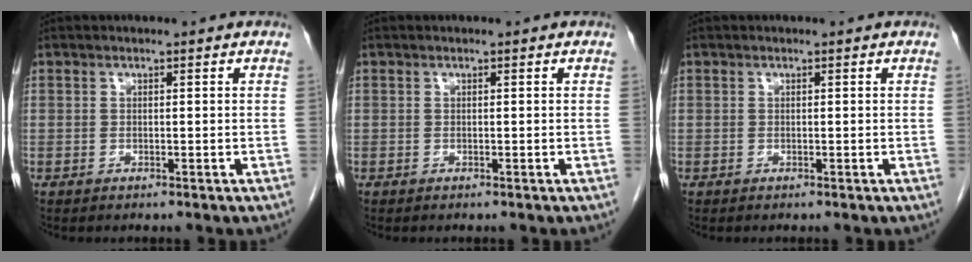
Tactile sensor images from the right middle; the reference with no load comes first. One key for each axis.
{"total": 0.0}
{"total": 0.0}